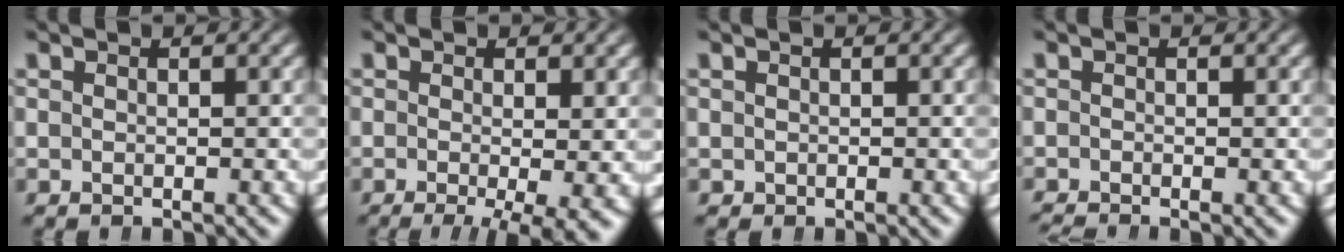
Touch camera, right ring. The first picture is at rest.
{"total": 6.1, "force": [-4.1, 1.6, 4.1], "torque": [-0.061, -0.031, -0.046]}
{"total": 0.6, "force": [0.0, 0.6, -0.1], "torque": [-0.006, -0.009, 0.007]}
{"total": 1.4, "force": [-1.3, 0.6, 0.1], "torque": [-0.006, -0.013, -0.018]}